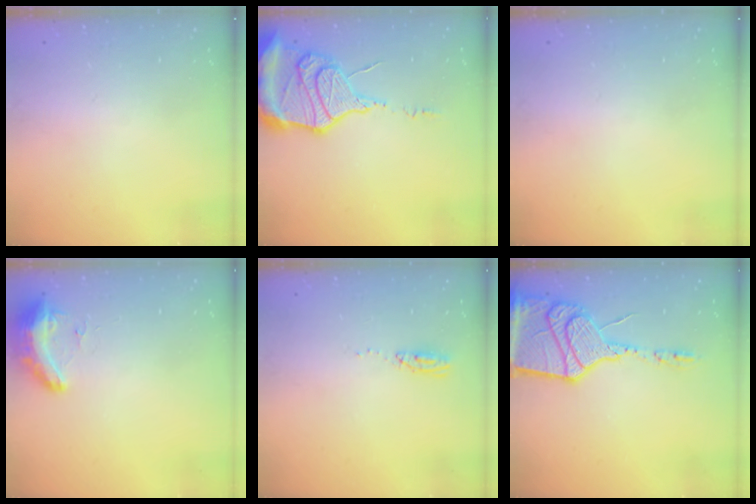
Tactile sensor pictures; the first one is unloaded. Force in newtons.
{"total": 18.9, "press": 18.8, "slide": 1.8}
{"total": 0.0}
{"total": 10.2, "press": 9.3, "slide": 4.2}
{"total": 3.6, "press": 3.3, "slide": 1.5}
{"total": 24.1, "press": 21.5, "slide": 10.8}